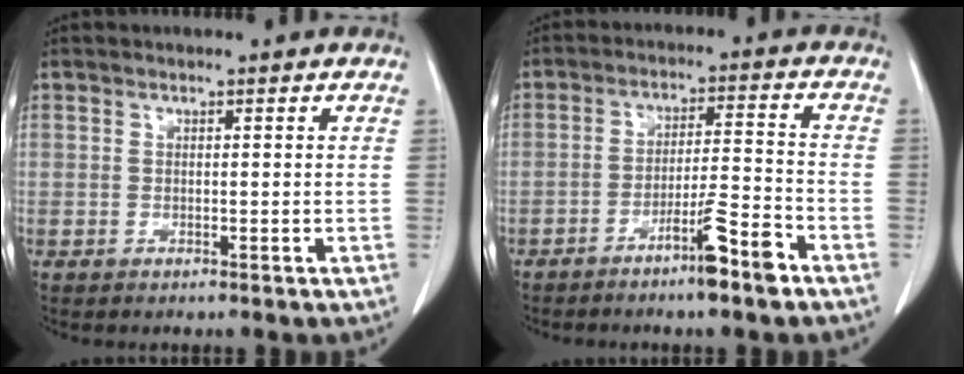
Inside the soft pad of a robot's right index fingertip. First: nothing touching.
{"total": 7.5, "force": [-4.9, -0.2, 5.6], "torque": [-0.090, 0.001, -0.085]}